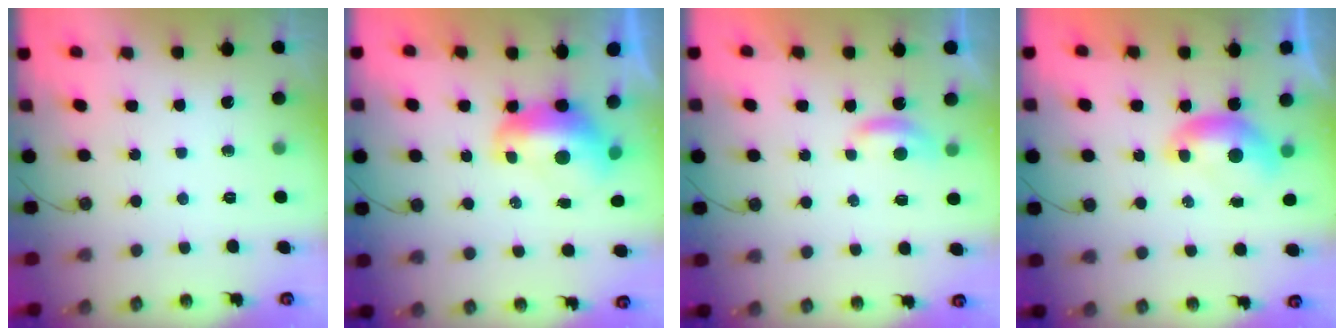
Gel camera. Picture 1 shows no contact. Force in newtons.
{"total": 2.4, "press": 2.2, "slide": 0.8}
{"total": 2.0, "press": 2.0, "slide": 0.4}
{"total": 0.0}